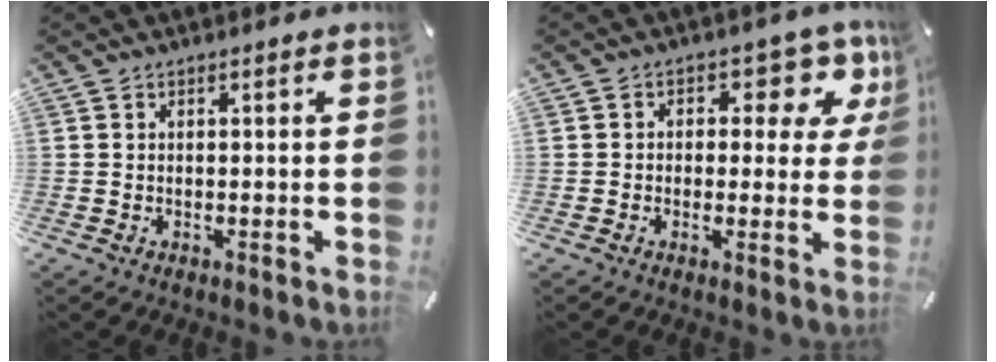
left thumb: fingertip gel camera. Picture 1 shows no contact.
{"total": 8.2, "force": [2.8, 5.4, 5.5], "torque": [-0.061, -0.017, 0.043]}